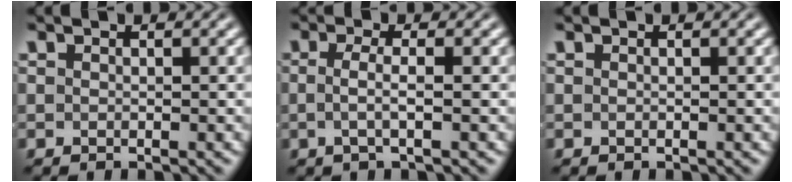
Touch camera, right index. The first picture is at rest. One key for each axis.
{"total": 2.0, "fx": -0.5, "fy": -0.3, "fz": 1.9, "tx": -0.040, "ty": -0.008, "tz": -0.005}
{"total": 0.0}